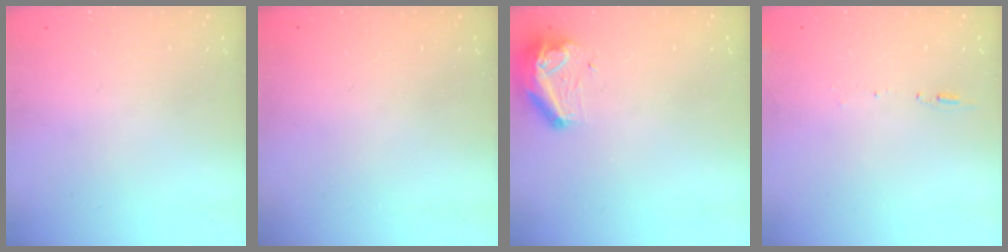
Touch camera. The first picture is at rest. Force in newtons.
{"total": 0.0}
{"total": 9.3, "press": 9.2, "slide": 1.6}
{"total": 5.6, "press": 5.3, "slide": 1.7}